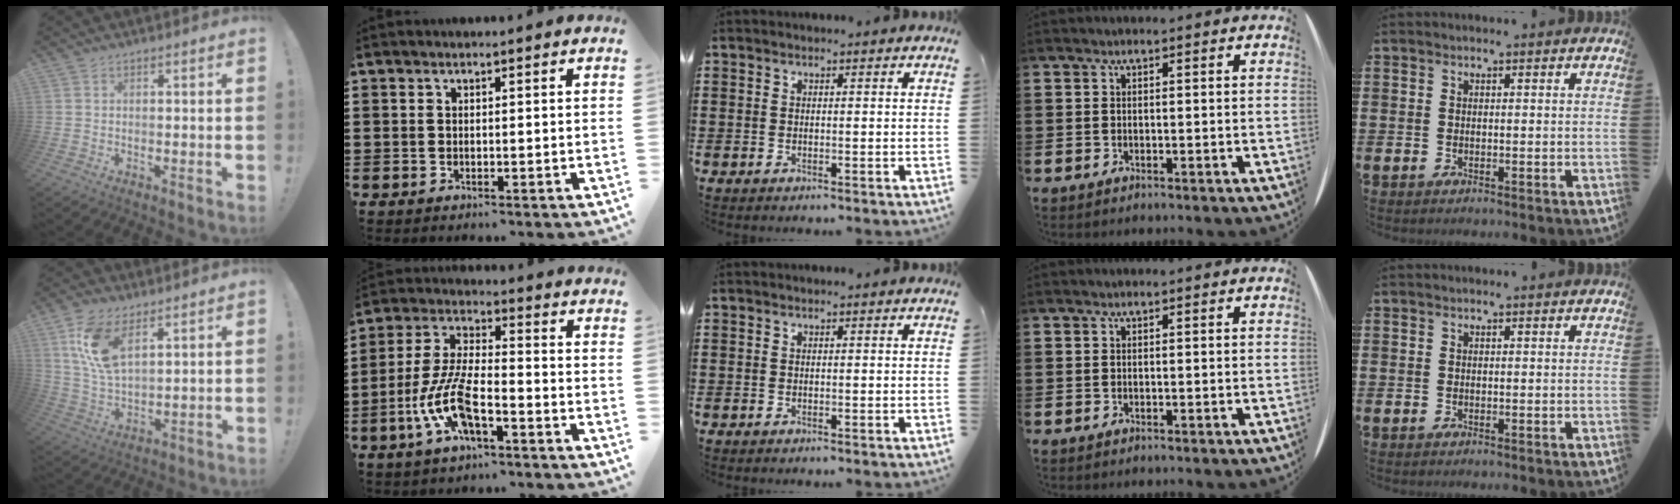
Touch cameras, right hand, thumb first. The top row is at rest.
{"thumb": {"total": 12.1, "force": [6.4, 6.0, 8.4], "torque": [-0.181, -0.020, 0.116]}, "index": {"total": 9.5, "force": [-4.2, 3.0, 8.0], "torque": [-0.194, -0.011, -0.084]}}